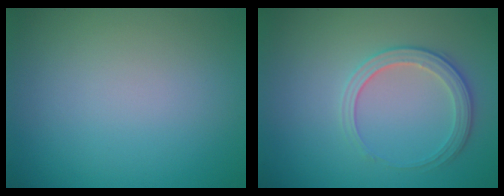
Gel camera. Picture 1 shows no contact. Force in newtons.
{"total": 2.8, "press": 2.7, "slide": 0.8}